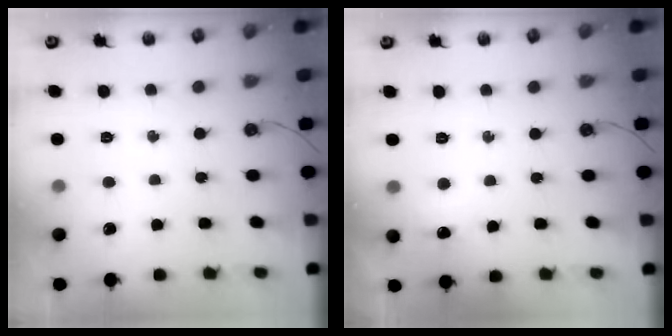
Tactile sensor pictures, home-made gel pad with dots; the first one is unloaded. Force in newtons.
{"total": 5.8, "press": 5.8, "slide": 0.8}